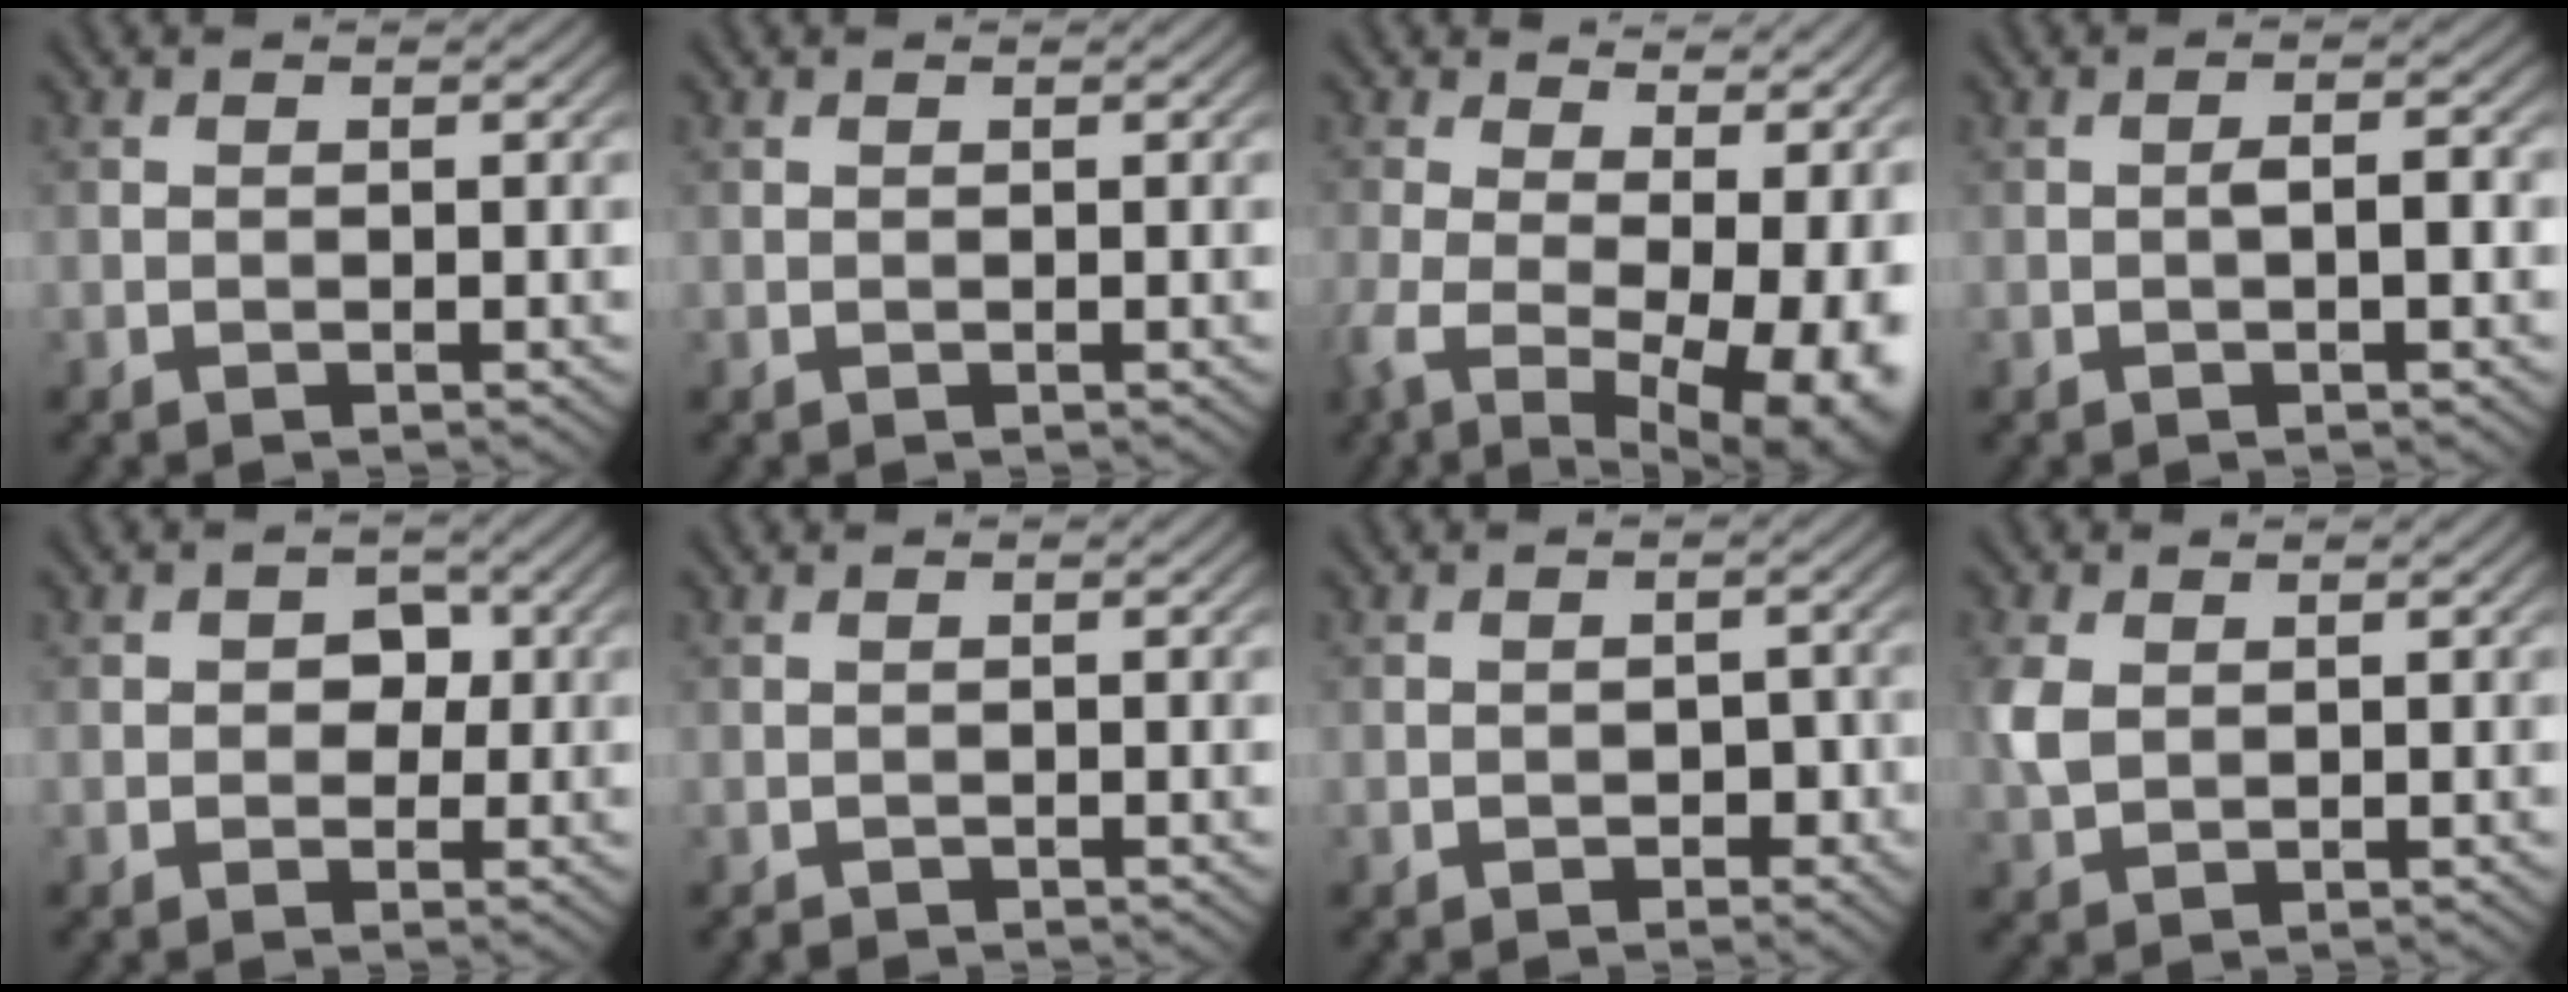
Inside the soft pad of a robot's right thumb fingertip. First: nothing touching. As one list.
[{"total": 0.0}, {"total": 15.9, "force": [-0.4, 8.4, 13.5], "torque": [-0.221, -0.041, 0.035]}, {"total": 2.0, "force": [-0.4, 0.5, 1.8], "torque": [-0.033, 0.005, -0.011]}, {"total": 2.6, "force": [0.1, 2.3, 1.3], "torque": [-0.018, 0.002, -0.007]}, {"total": 0.6, "force": [-0.6, 0.1, 0.0], "torque": [-0.003, -0.001, -0.011]}, {"total": 2.0, "force": [-0.9, 1.3, 1.2], "torque": [-0.018, -0.002, -0.012]}, {"total": 3.5, "force": [0.8, 2.4, 2.4], "torque": [-0.072, 0.003, 0.016]}]